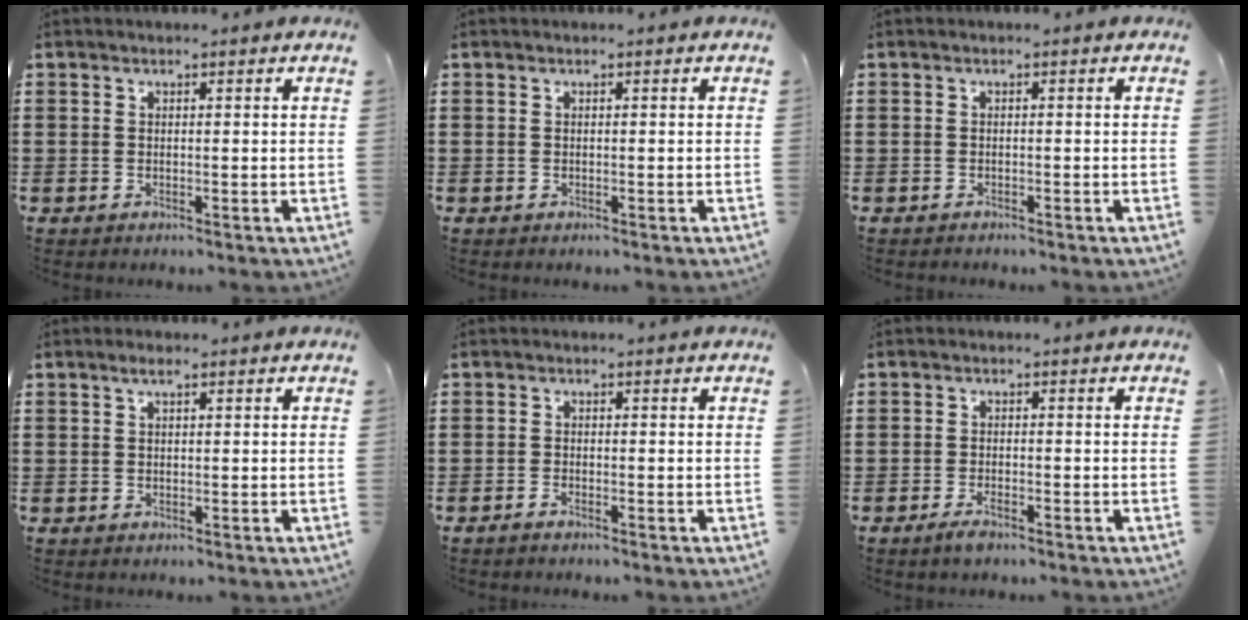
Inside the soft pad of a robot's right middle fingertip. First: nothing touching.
{"total": 0.0}
{"total": 0.7, "force": [-0.7, 0.2, -0.1], "torque": [0.002, 0.002, -0.015]}
{"total": 1.3, "force": [0.5, 0.8, 0.9], "torque": [-0.020, 0.006, 0.007]}
{"total": 0.8, "force": [-0.8, 0.1, 0.4], "torque": [-0.009, -0.004, -0.014]}
{"total": 2.0, "force": [-1.6, 0.5, 1.1], "torque": [-0.027, -0.001, -0.032]}